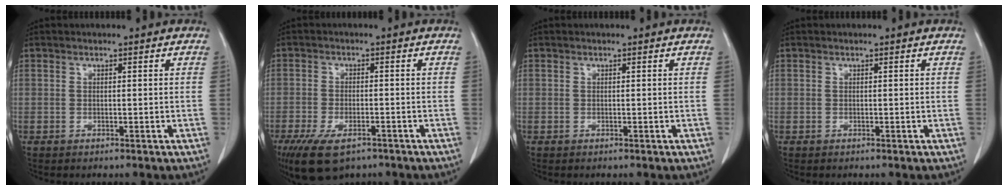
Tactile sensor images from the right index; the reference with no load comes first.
{"total": 9.8, "force": [-6.4, 4.2, 6.2], "torque": [-0.118, -0.016, -0.103]}
{"total": 0.0}
{"total": 0.0}